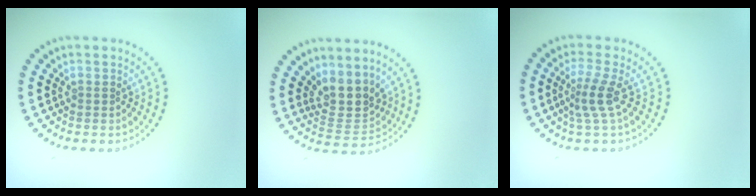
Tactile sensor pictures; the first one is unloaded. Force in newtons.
{"total": 3.8, "press": 3.1, "slide": 2.1}
{"total": 2.6, "press": 1.8, "slide": 1.8}